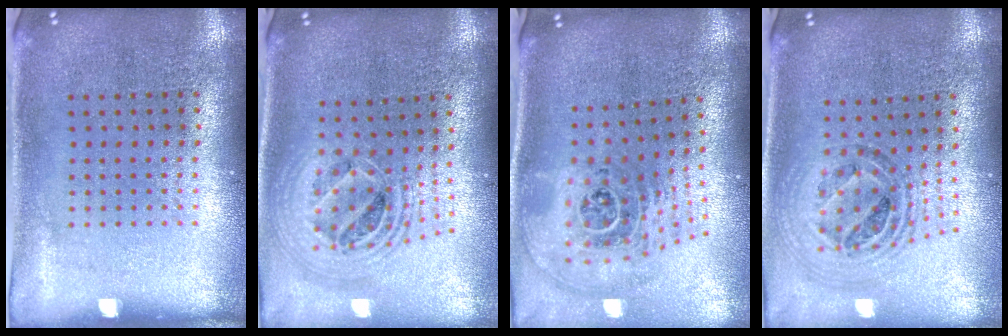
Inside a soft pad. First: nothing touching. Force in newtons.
{"total": 2.3, "press": 1.7, "slide": 1.5}
{"total": 2.9, "press": 2.0, "slide": 2.1}
{"total": 1.2, "press": 1.1, "slide": 0.4}